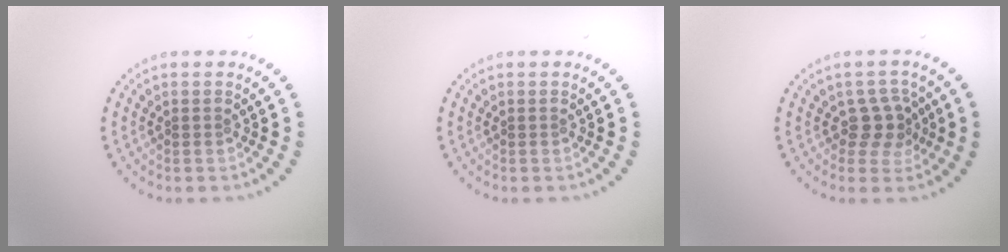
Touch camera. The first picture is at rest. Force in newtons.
{"total": 0.0}
{"total": 2.7, "press": 2.4, "slide": 1.3}